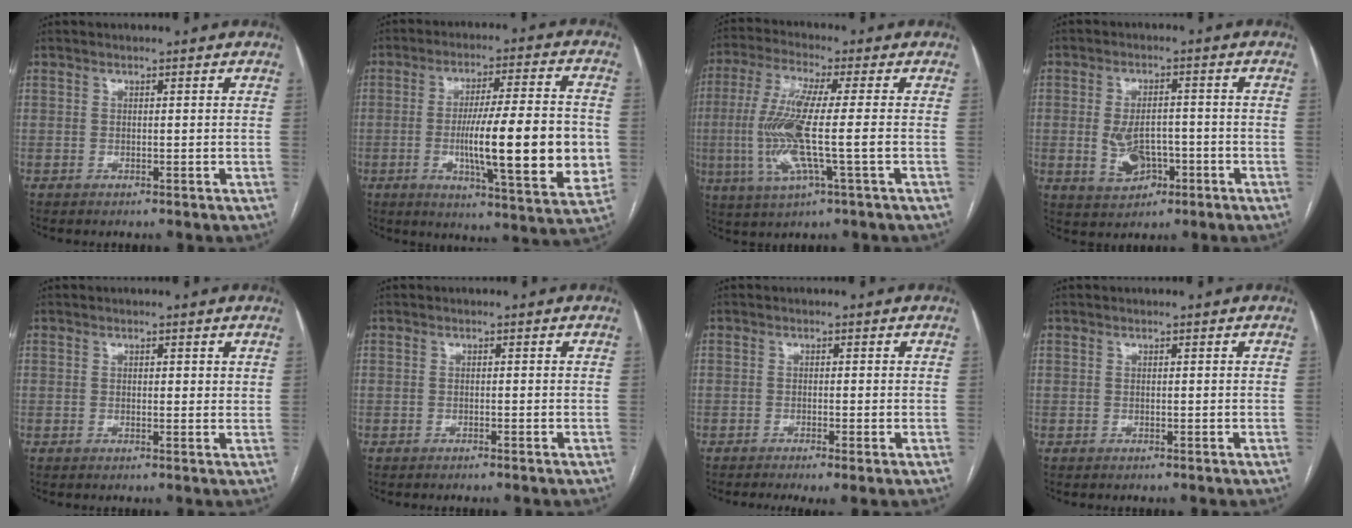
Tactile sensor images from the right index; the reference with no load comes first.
{"total": 18.7, "force": [-2.2, 2.1, 18.5], "torque": [-0.265, -0.005, -0.029]}
{"total": 12.5, "force": [-1.5, 0.6, 12.4], "torque": [-0.267, -0.005, -0.034]}
{"total": 6.2, "force": [-1.7, 3.8, 4.6], "torque": [-0.089, 0.003, -0.020]}
{"total": 1.1, "force": [0.6, 0.4, 0.8], "torque": [-0.012, -0.002, 0.007]}
{"total": 0.0}
{"total": 2.8, "force": [-1.5, 0.3, 2.4], "torque": [-0.039, -0.011, -0.024]}
{"total": 0.0}